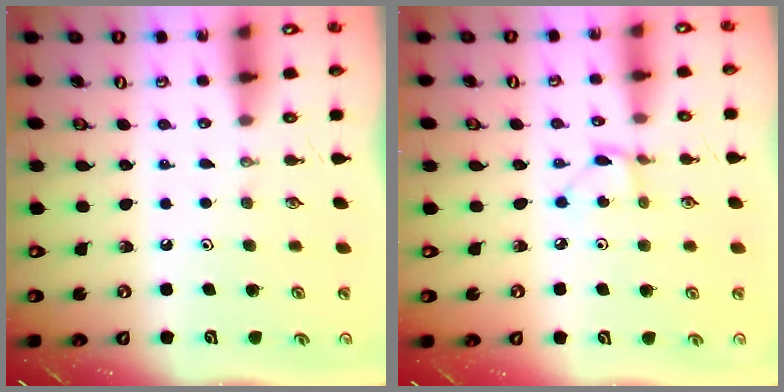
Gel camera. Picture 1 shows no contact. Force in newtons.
{"total": 1.8, "press": 1.8, "slide": 0.3}